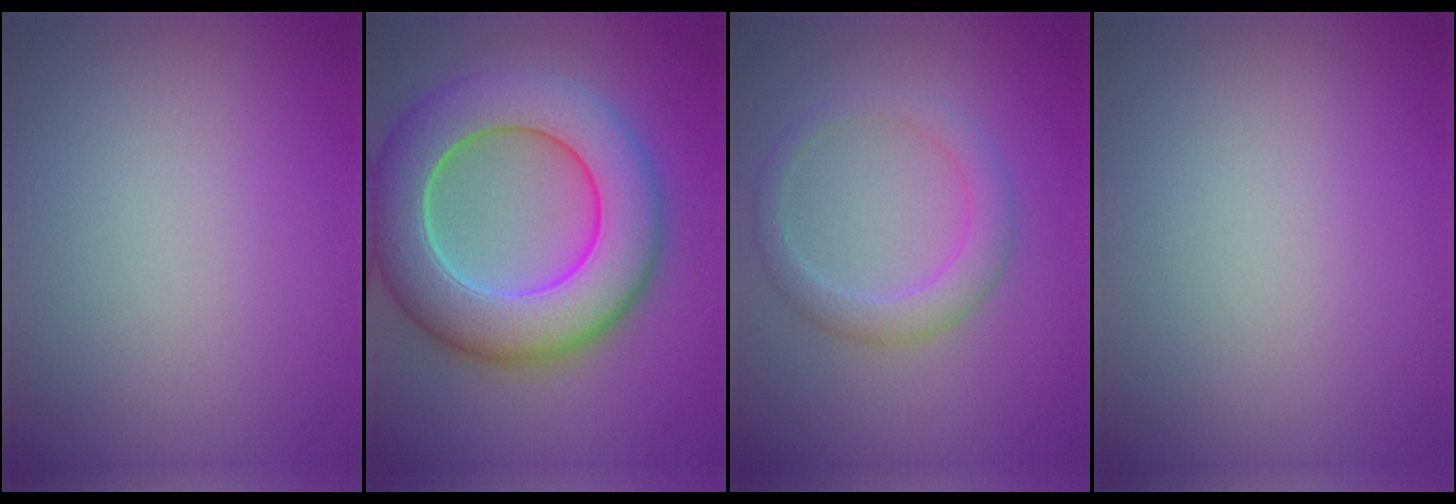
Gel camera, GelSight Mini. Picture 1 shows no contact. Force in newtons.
{"total": 11.2, "press": 11.2, "slide": 0.7}
{"total": 2.9, "press": 2.9, "slide": 0.4}
{"total": 0.0}